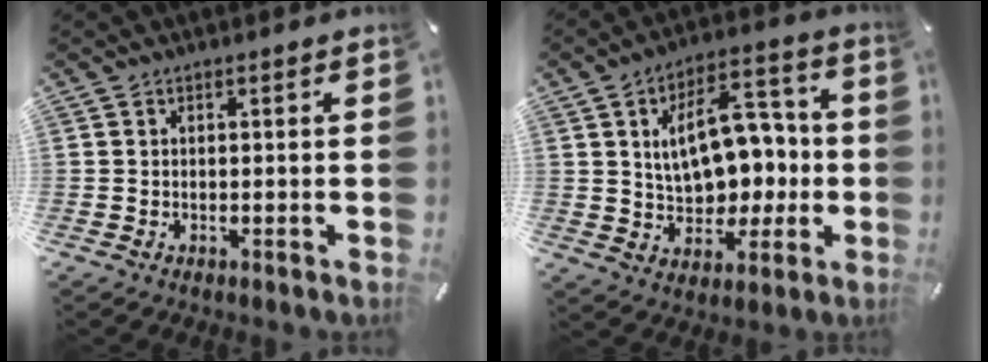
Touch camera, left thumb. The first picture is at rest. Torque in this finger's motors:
{"motor_torque": [0.61, 0.28, 0.36, 0.06, 0.17]}